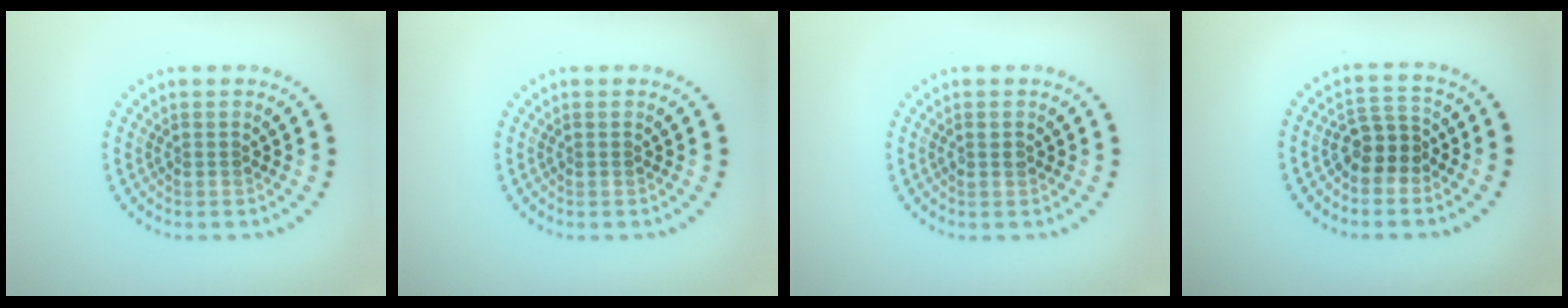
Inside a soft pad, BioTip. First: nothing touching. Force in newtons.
{"total": 0.0}
{"total": 0.7, "press": 0.7, "slide": 0.3}
{"total": 2.9, "press": 2.6, "slide": 1.3}